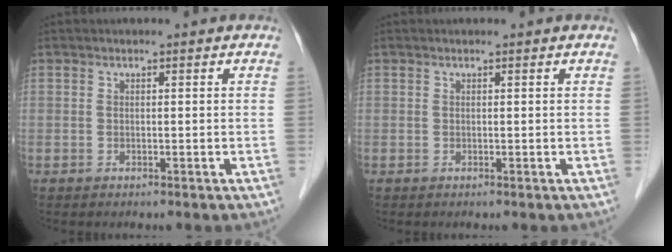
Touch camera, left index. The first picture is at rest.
{"total": 0.0}